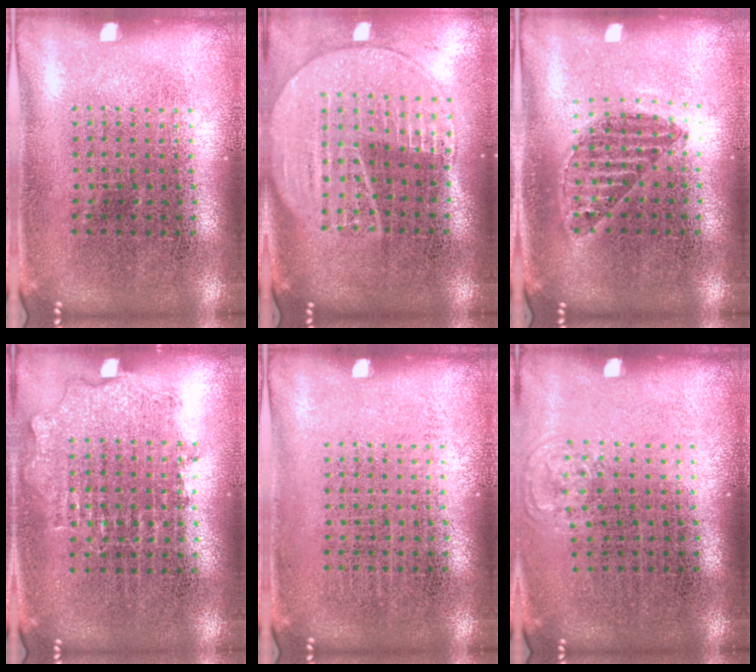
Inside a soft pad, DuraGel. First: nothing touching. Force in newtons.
{"total": 2.0, "press": 1.7, "slide": 0.9}
{"total": 1.2, "press": 1.0, "slide": 0.5}
{"total": 0.9, "press": 0.9, "slide": 0.2}
{"total": 0.0}
{"total": 0.5, "press": 0.5, "slide": 0.1}